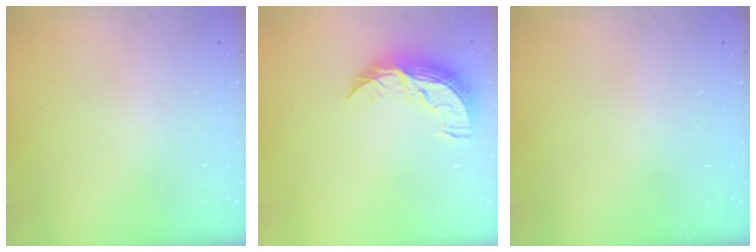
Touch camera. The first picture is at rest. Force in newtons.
{"total": 10.7, "press": 10.6, "slide": 0.6}
{"total": 0.0}